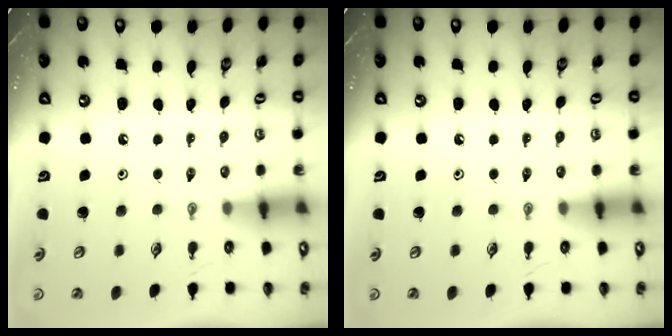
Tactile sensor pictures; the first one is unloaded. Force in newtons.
{"total": 0.0}